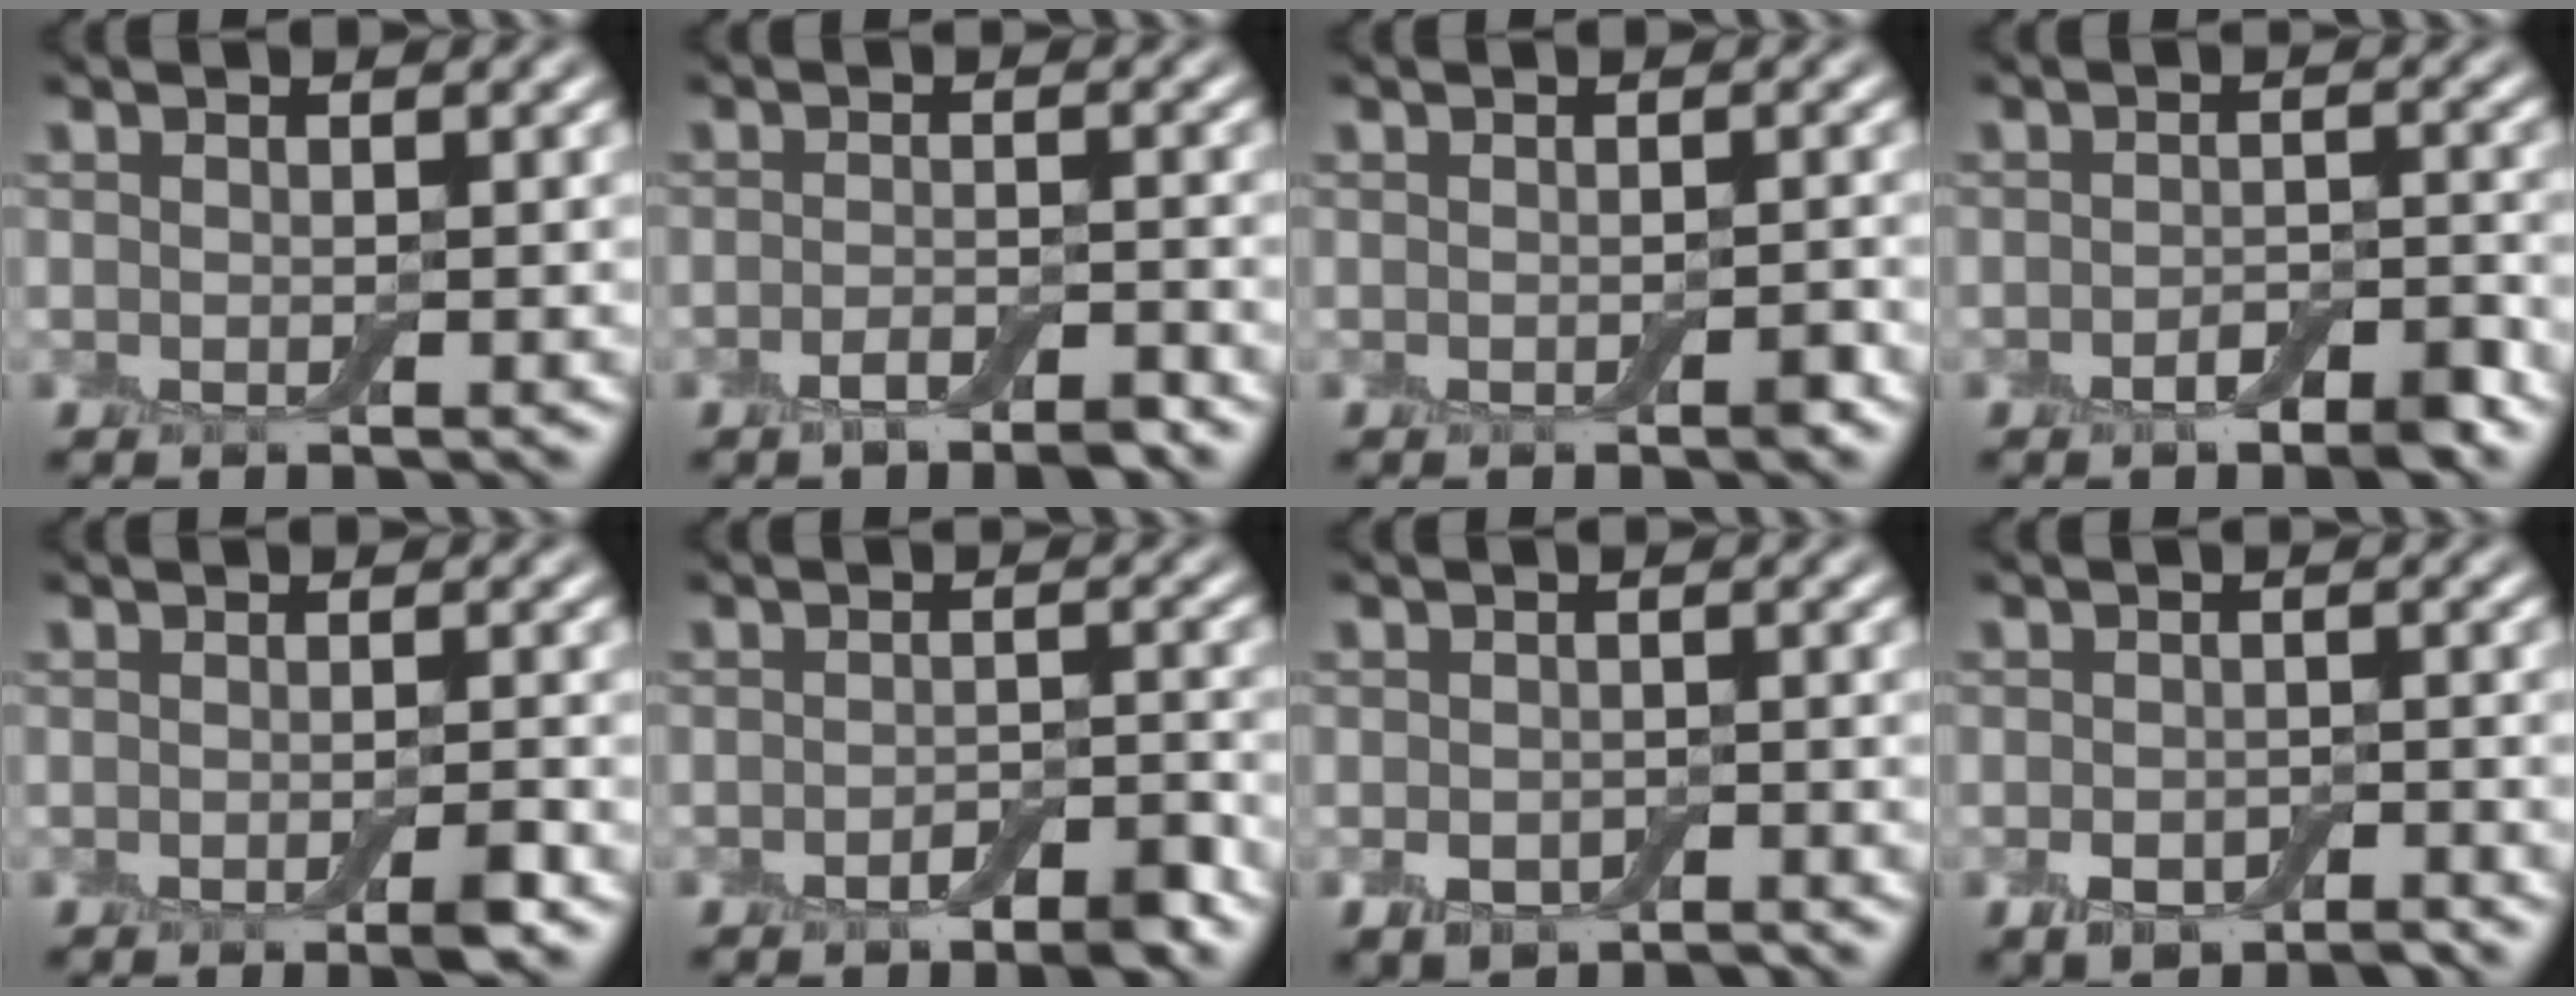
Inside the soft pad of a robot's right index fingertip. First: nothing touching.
{"total": 2.5, "force": [-1.7, 0.6, 1.7], "torque": [-0.028, 0.001, -0.032]}
{"total": 0.8, "force": [-0.4, 0.3, 0.7], "torque": [-0.011, 0.001, -0.005]}
{"total": 3.0, "force": [-1.8, 1.3, 2.0], "torque": [-0.029, 0.002, -0.028]}
{"total": 1.7, "force": [-0.8, 0.3, 1.5], "torque": [-0.020, -0.001, -0.013]}
{"total": 2.7, "force": [-1.7, 1.2, 1.7], "torque": [-0.025, 0.003, -0.026]}
{"total": 2.5, "force": [-1.4, 1.5, 1.3], "torque": [-0.021, -0.006, -0.029]}
{"total": 2.9, "force": [-1.7, 1.7, 1.7], "torque": [-0.025, -0.003, -0.034]}